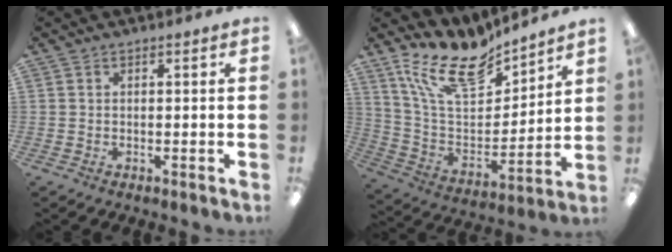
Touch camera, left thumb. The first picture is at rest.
{"total": 18.0, "force": [13.2, 7.5, 9.7], "torque": [-0.194, -0.073, 0.238]}